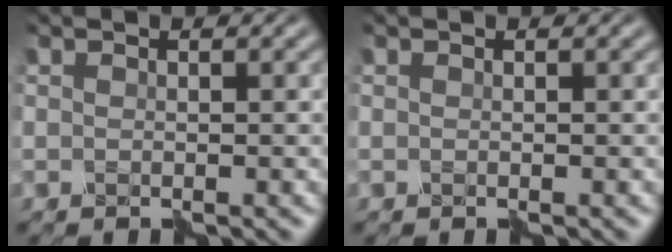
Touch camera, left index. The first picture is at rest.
{"total": 0.0}